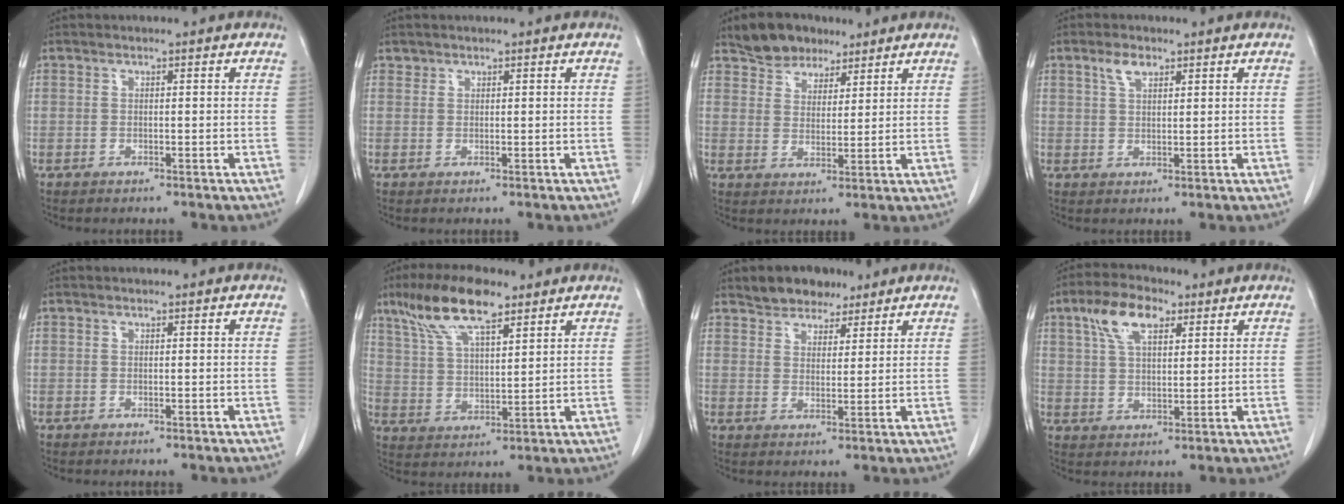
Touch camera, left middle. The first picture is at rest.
{"total": 0.6, "force": [0.5, 0.4, -0.1], "torque": [0.003, 0.004, 0.008]}
{"total": 6.7, "force": [5.4, 3.6, 1.8], "torque": [-0.033, 0.010, 0.099]}
{"total": 2.9, "force": [1.8, 1.3, 1.8], "torque": [-0.041, 0.006, 0.039]}
{"total": 0.0}
{"total": 11.6, "force": [7.9, 3.1, 7.9], "torque": [-0.157, 0.020, 0.149]}
{"total": 6.4, "force": [5.1, 3.2, 2.1], "torque": [-0.034, 0.010, 0.091]}
{"total": 8.1, "force": [4.3, 3.6, 5.9], "torque": [-0.116, 0.018, 0.080]}